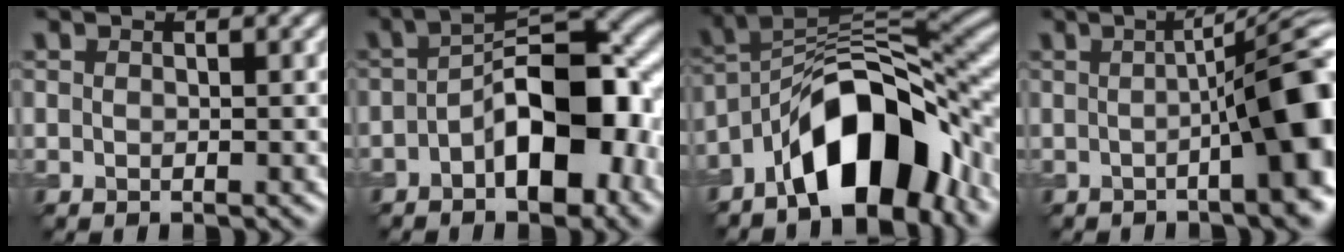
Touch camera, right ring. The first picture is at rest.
{"total": 10.2, "force": [-2.7, 4.6, 8.7], "torque": [-0.122, 0.022, -0.041]}
{"total": 11.4, "force": [-6.1, 4.9, 8.3], "torque": [-0.112, 0.025, -0.106]}
{"total": 12.7, "force": [-1.1, 2.9, 12.3], "torque": [-0.103, 0.020, -0.018]}